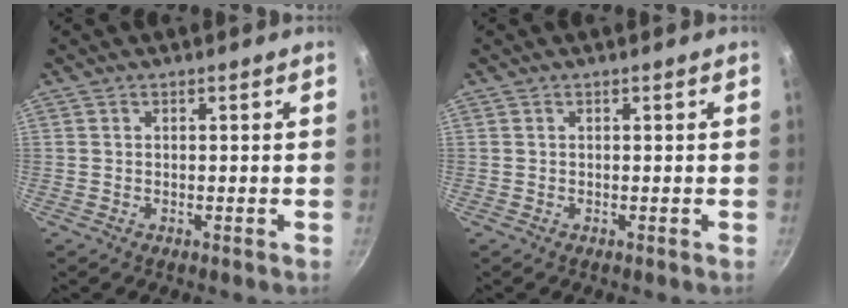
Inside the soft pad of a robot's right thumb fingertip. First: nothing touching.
{"total": 0.0}